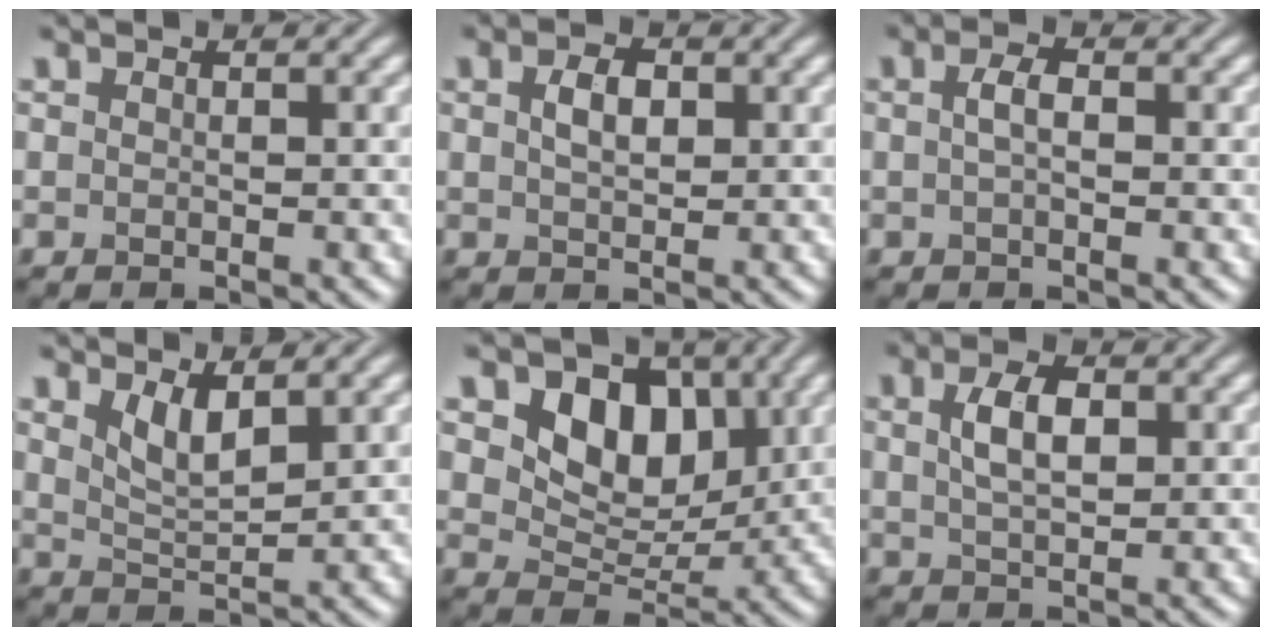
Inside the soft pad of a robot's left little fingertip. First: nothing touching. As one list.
[{"total": 2.6, "force": [0.7, 1.5, 2.0], "torque": [-0.042, 0.003, 0.012]}, {"total": 1.6, "force": [0.0, 0.6, 1.5], "torque": [-0.033, 0.004, -0.002]}, {"total": 2.8, "force": [1.7, 0.8, 2.1], "torque": [-0.043, -0.011, 0.037]}, {"total": 6.3, "force": [2.3, 4.5, 3.8], "torque": [-0.064, -0.011, 0.032]}, {"total": 3.6, "force": [0.9, 1.8, 2.9], "torque": [-0.062, 0.004, 0.019]}]